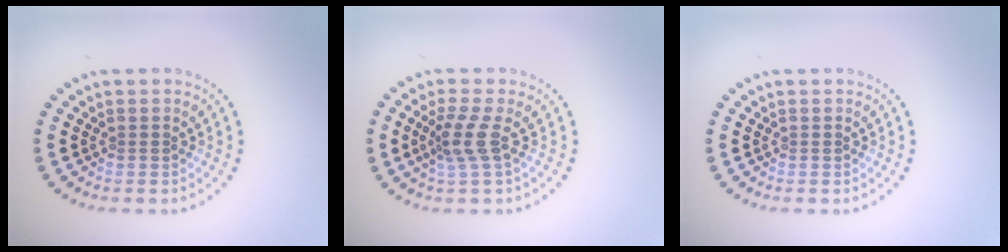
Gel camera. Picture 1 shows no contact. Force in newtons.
{"total": 2.5, "press": 1.9, "slide": 1.6}
{"total": 0.0}